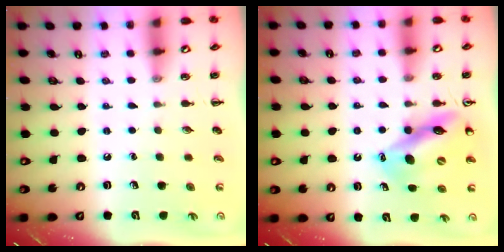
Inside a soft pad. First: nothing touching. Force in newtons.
{"total": 12.4, "press": 11.8, "slide": 3.7}